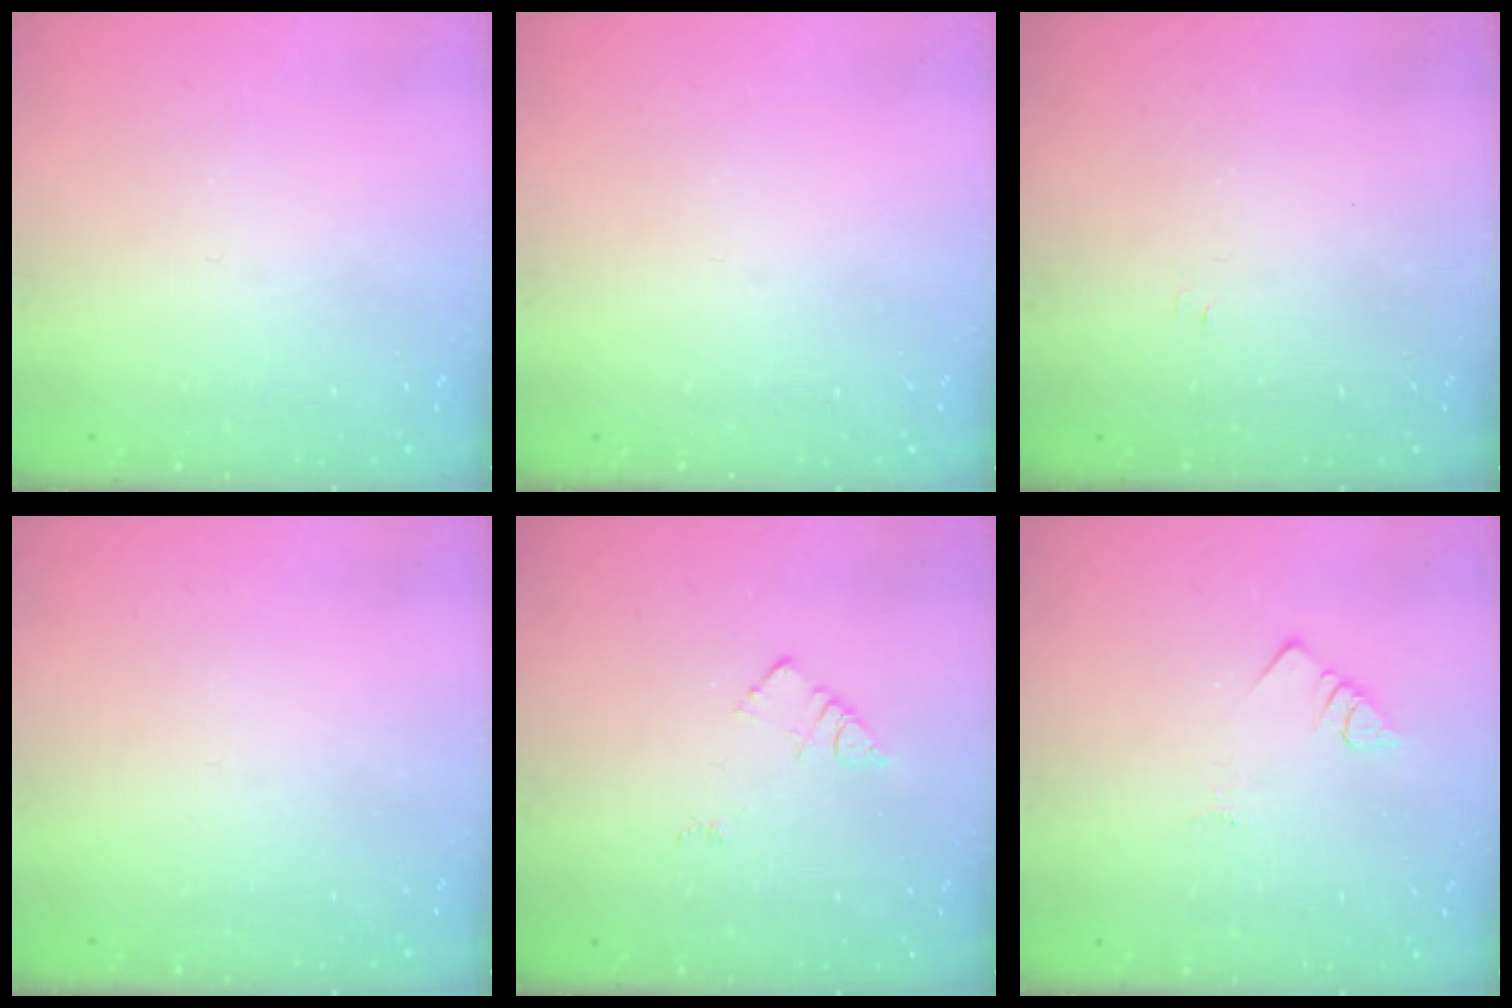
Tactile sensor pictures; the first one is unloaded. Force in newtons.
{"total": 0.0}
{"total": 3.7, "press": 3.7, "slide": 0.5}
{"total": 0.0}
{"total": 3.7, "press": 3.7, "slide": 0.3}
{"total": 2.8, "press": 2.8, "slide": 0.4}